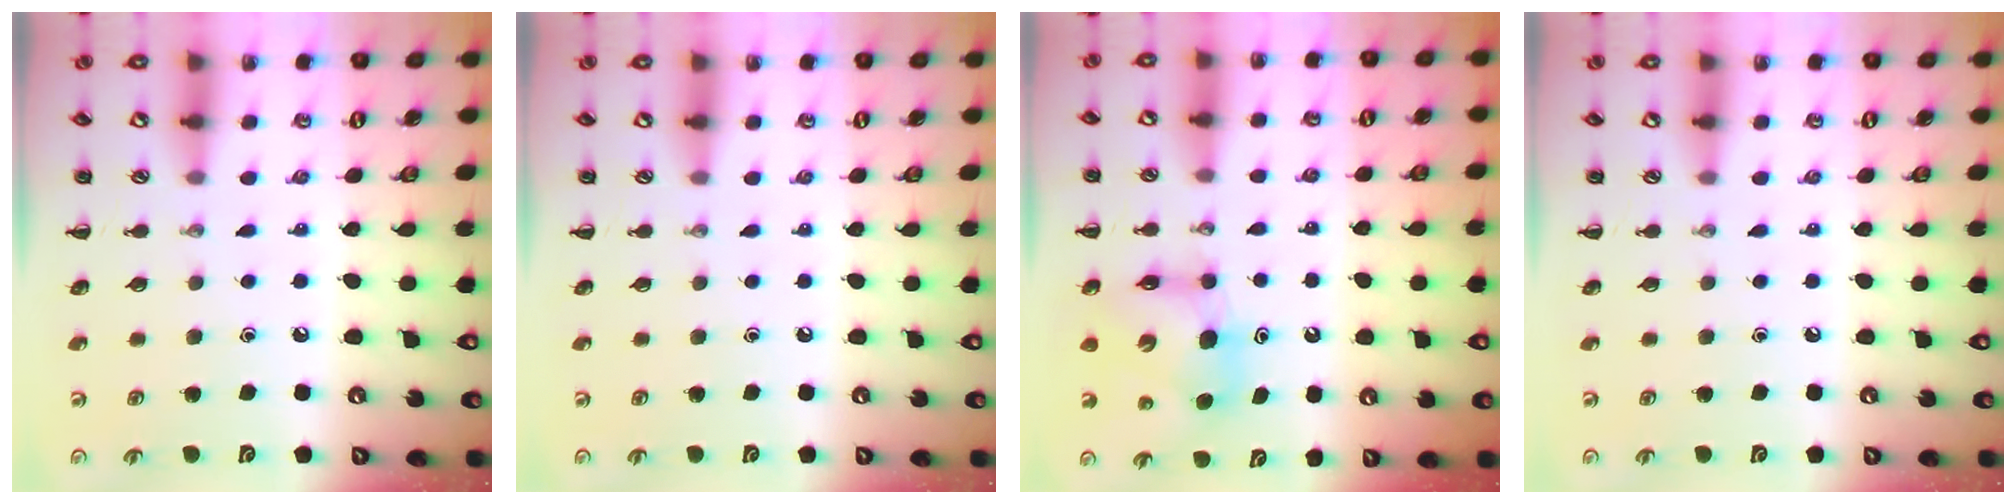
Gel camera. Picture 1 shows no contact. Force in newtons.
{"total": 0.0}
{"total": 7.3, "press": 7.3, "slide": 0.5}
{"total": 0.0}